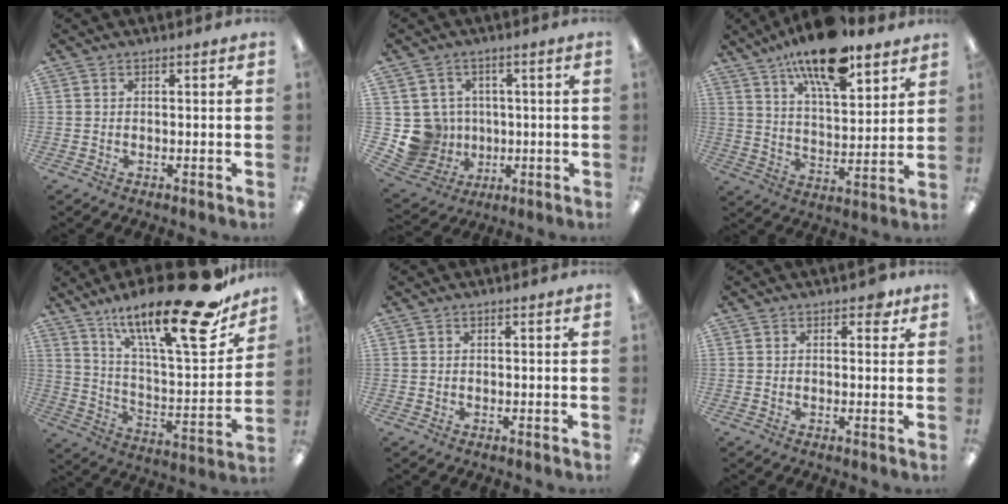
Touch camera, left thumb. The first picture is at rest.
{"total": 9.3, "force": [0.0, 9.2, 1.4], "torque": [-0.058, 0.003, 0.015]}
{"total": 17.0, "force": [12.4, 5.5, 10.1], "torque": [-0.171, -0.063, 0.209]}
{"total": 25.1, "force": [17.0, 5.9, 17.5], "torque": [-0.264, -0.109, 0.271]}
{"total": 0.0}
{"total": 2.6, "force": [1.4, 1.5, 1.5], "torque": [-0.009, -0.003, 0.019]}